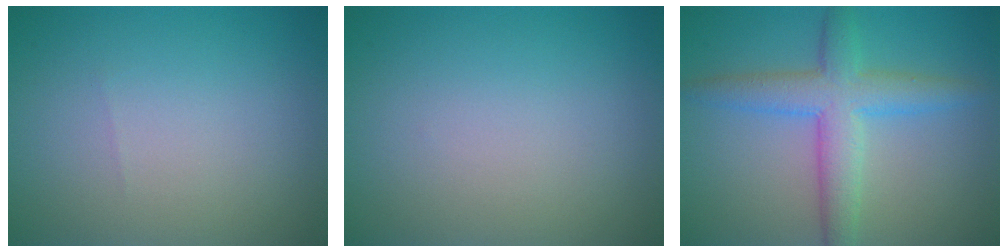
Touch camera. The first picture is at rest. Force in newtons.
{"total": 0.0}
{"total": 5.2, "press": 5.2, "slide": 0.3}